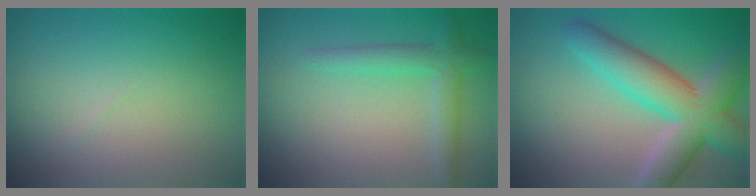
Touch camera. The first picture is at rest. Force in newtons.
{"total": 2.7, "press": 2.7, "slide": 0.1}
{"total": 7.7, "press": 7.7, "slide": 0.3}